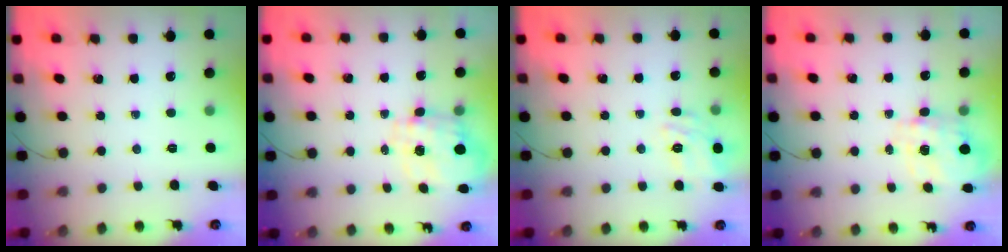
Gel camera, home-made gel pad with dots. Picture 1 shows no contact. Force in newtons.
{"total": 3.5, "press": 3.2, "slide": 1.4}
{"total": 7.6, "press": 7.6, "slide": 0.8}
{"total": 3.6, "press": 3.5, "slide": 1.0}